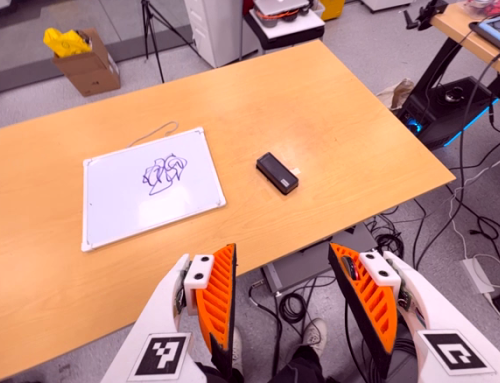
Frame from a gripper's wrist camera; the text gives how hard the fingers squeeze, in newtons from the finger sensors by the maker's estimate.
{"total": 0.0}